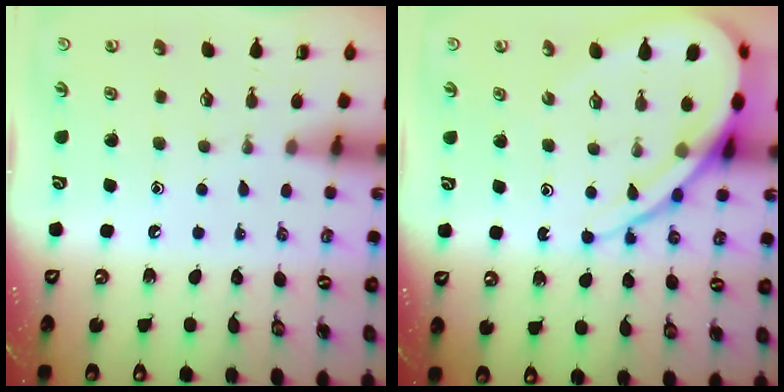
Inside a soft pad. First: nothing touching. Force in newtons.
{"total": 14.4, "press": 14.3, "slide": 1.5}